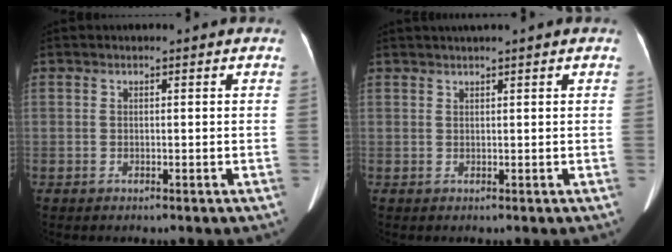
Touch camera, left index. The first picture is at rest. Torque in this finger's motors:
{"motor_torque": [-0.09, -0.06, 0.01, 0.05]}